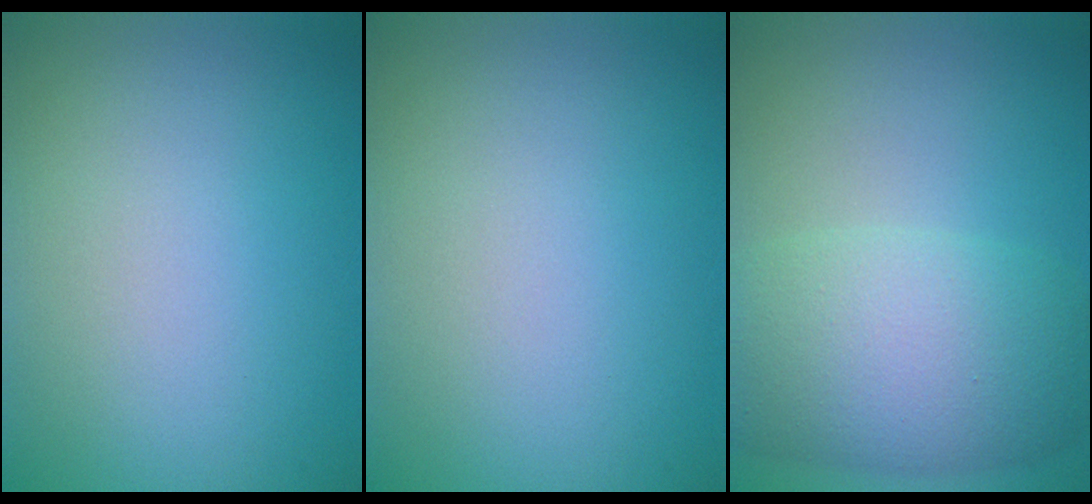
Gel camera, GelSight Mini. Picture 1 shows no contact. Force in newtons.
{"total": 0.0}
{"total": 7.6, "press": 7.6, "slide": 0.2}